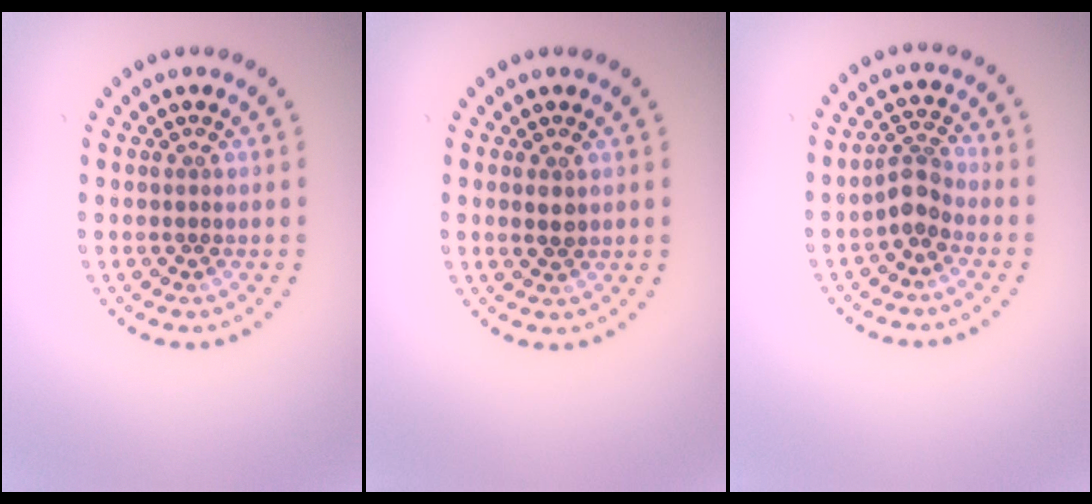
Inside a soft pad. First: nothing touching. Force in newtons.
{"total": 1.3, "press": 1.3, "slide": 0.2}
{"total": 2.5, "press": 1.9, "slide": 1.6}